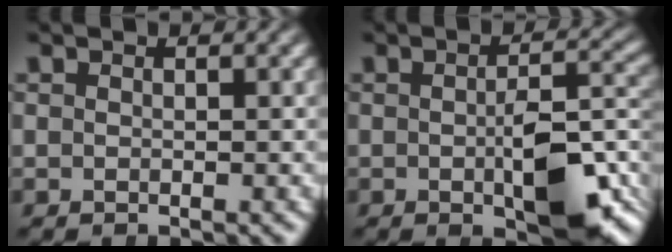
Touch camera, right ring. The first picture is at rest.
{"total": 7.9, "force": [-2.6, 2.9, 6.9], "torque": [-0.072, -0.004, -0.034]}